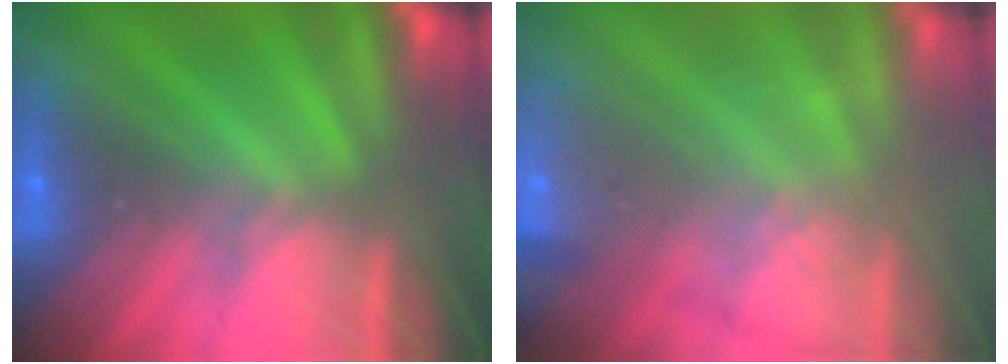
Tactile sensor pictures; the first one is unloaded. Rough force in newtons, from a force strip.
{"total": 3.0}